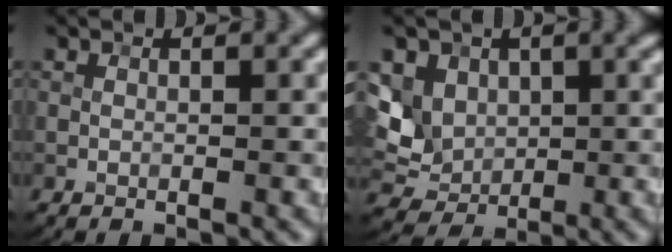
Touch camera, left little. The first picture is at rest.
{"total": 6.6, "force": [1.2, 5.5, 3.3], "torque": [-0.069, 0.017, 0.007]}